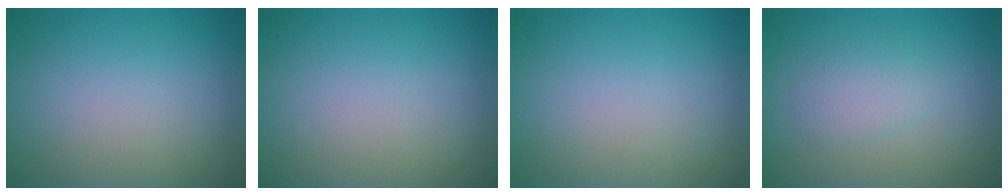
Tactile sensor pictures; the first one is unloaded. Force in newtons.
{"total": 0.0}
{"total": 0.0}
{"total": 1.8, "press": 1.8, "slide": 0.1}